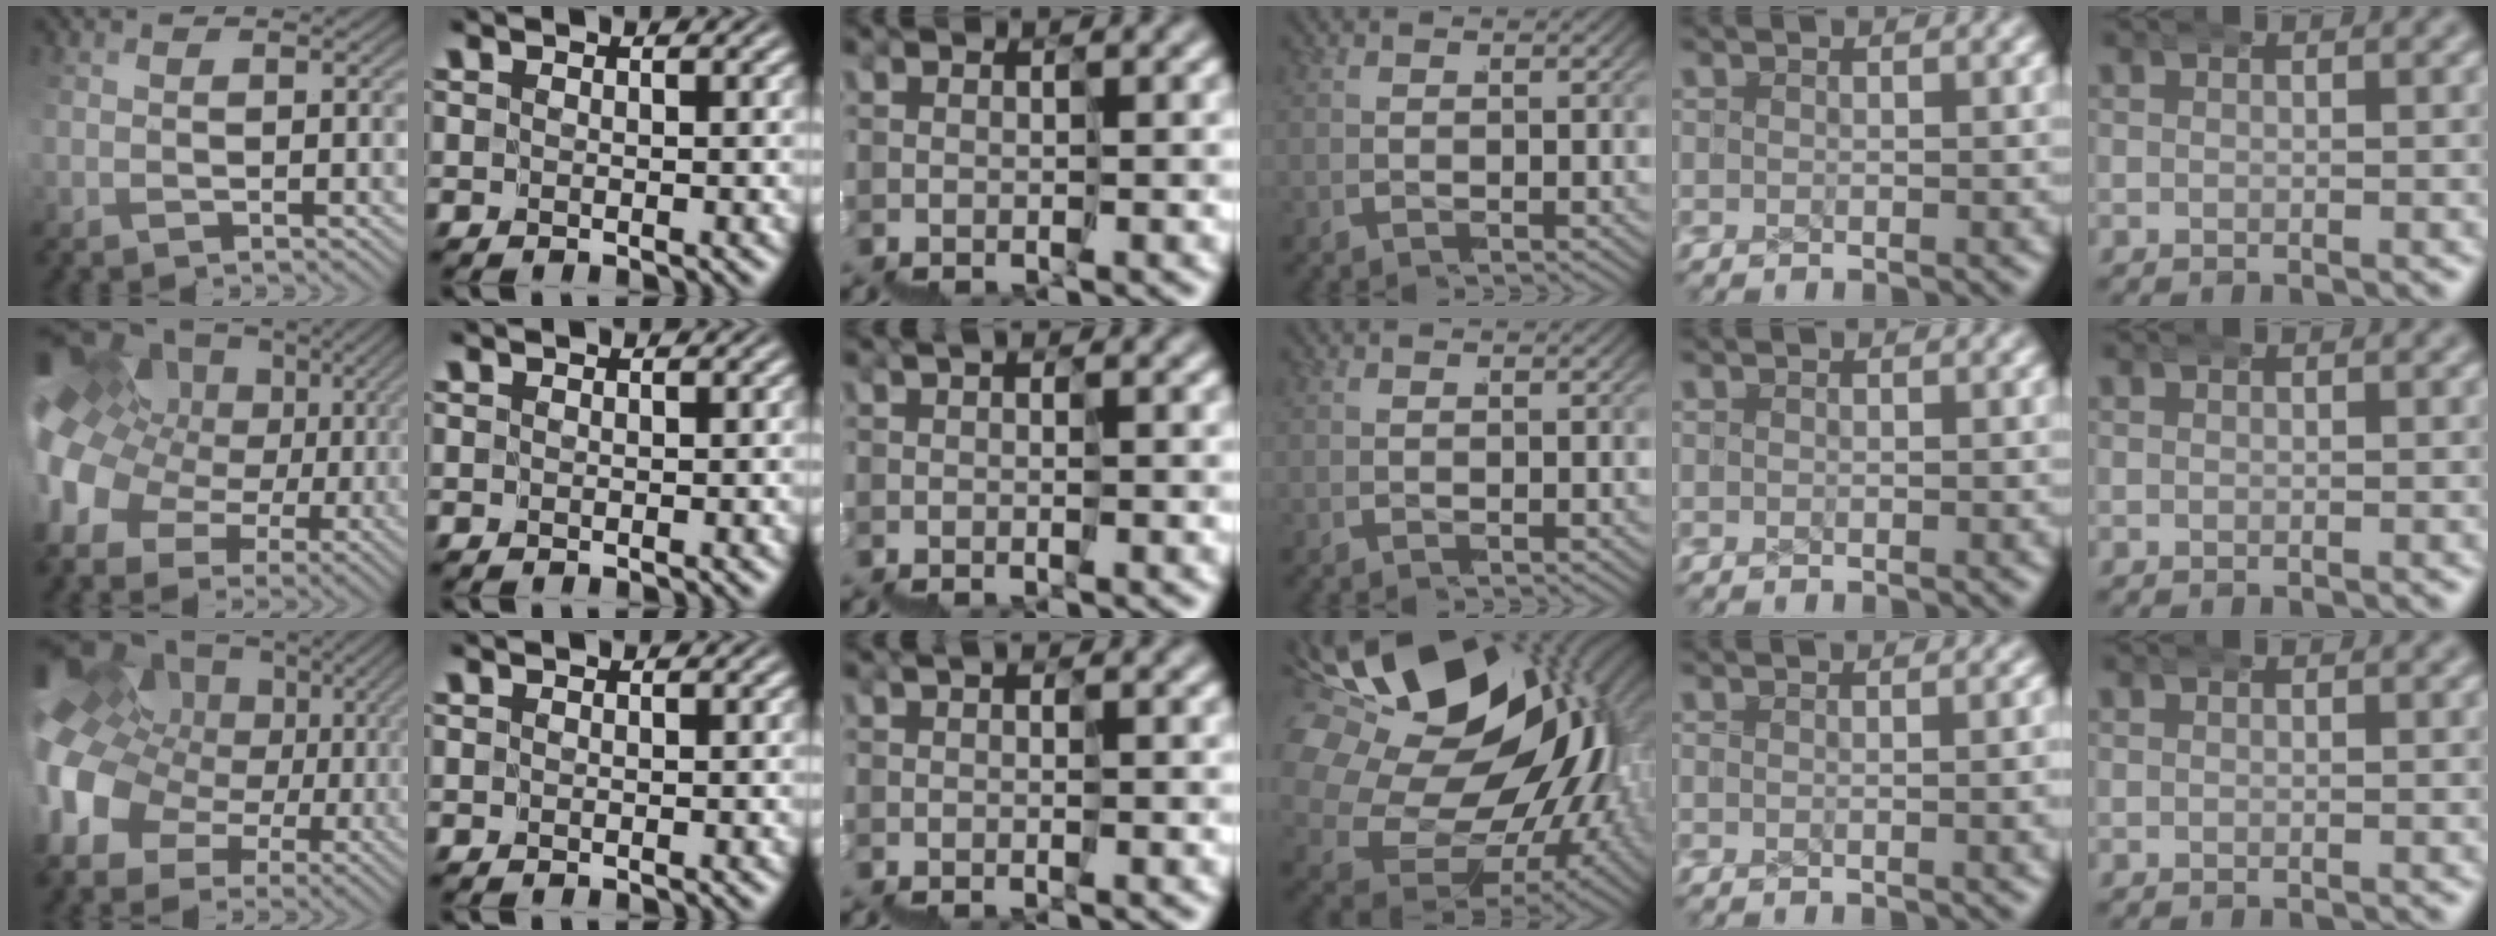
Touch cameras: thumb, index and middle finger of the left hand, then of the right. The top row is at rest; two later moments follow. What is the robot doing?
{"motion": "wrap", "object": "ethernet cable"}